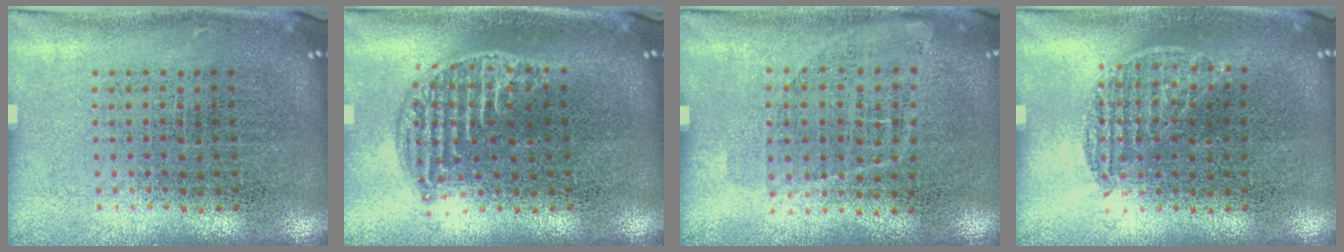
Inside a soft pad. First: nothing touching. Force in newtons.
{"total": 1.2, "press": 1.1, "slide": 0.5}
{"total": 1.1, "press": 0.9, "slide": 0.7}
{"total": 0.8, "press": 0.6, "slide": 0.5}